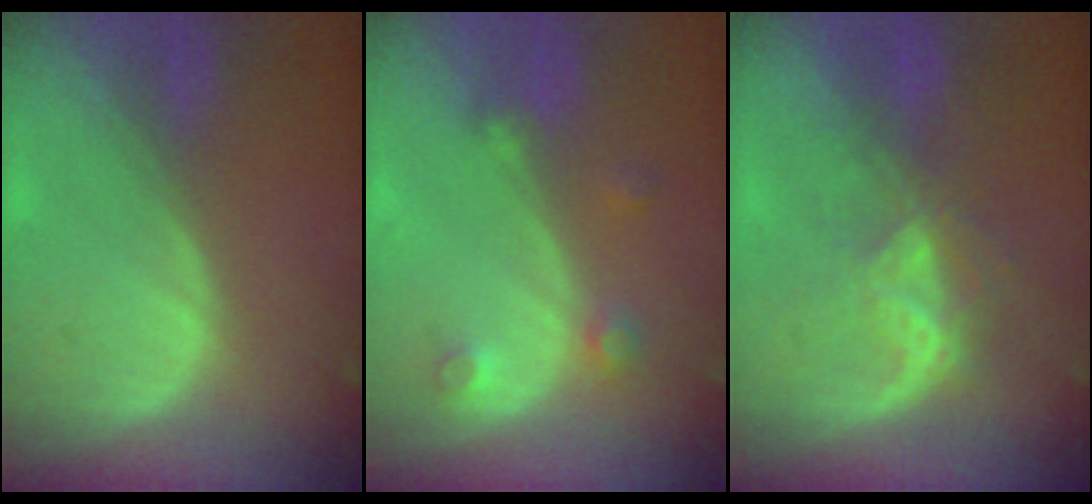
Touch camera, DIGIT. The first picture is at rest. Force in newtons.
{"total": 3.6, "press": 3.3, "slide": 1.5}
{"total": 6.6, "press": 5.7, "slide": 3.4}